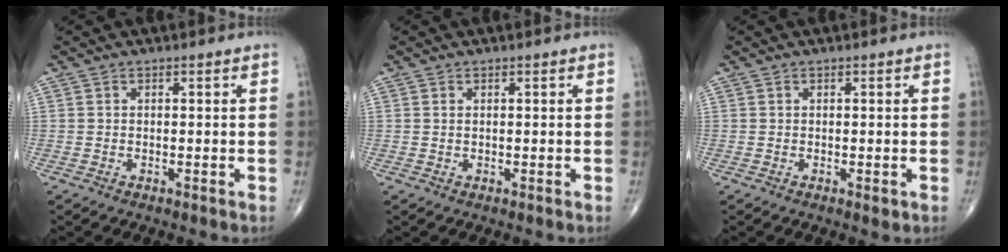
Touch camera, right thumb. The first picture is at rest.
{"total": 0.0}
{"total": 0.8, "force": [-0.1, 0.4, 0.6], "torque": [-0.006, -0.003, -0.002]}